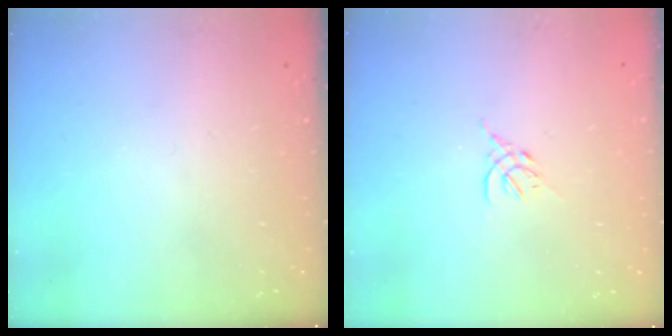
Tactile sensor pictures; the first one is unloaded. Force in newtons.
{"total": 2.3, "press": 2.2, "slide": 0.5}